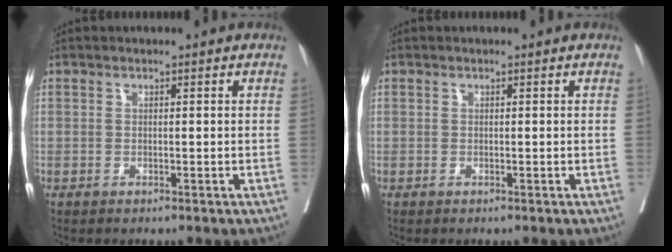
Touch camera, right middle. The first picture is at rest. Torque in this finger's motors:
{"motor_torque": [0.36, -0.36, 0.00, -0.03]}